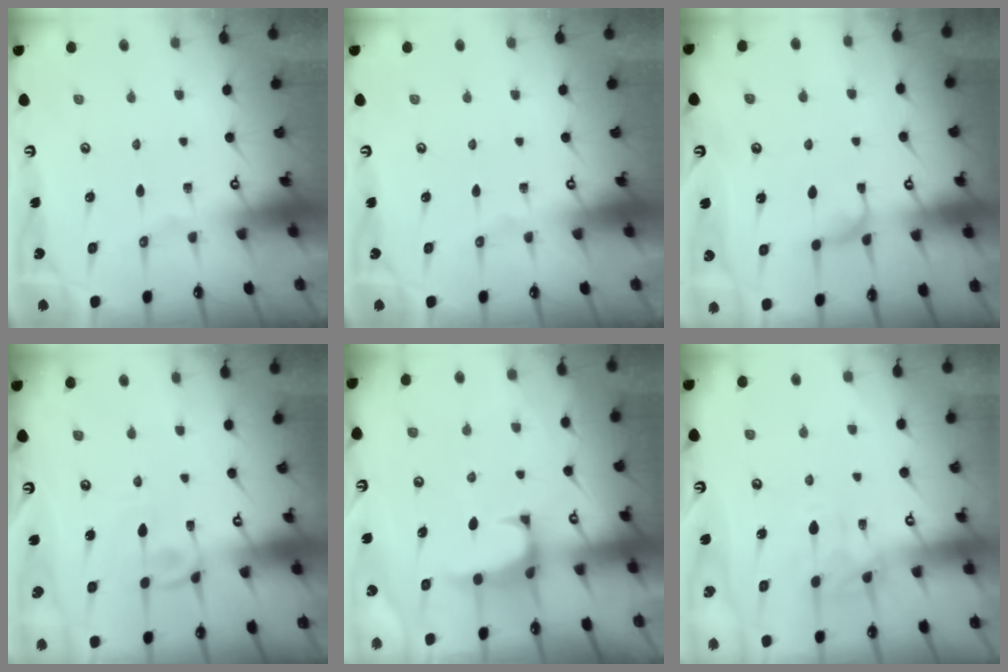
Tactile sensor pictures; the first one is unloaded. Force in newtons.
{"total": 0.0}
{"total": 2.3, "press": 2.3, "slide": 0.4}
{"total": 3.4, "press": 3.4, "slide": 0.1}
{"total": 1.4, "press": 1.3, "slide": 0.5}
{"total": 2.8, "press": 2.5, "slide": 1.3}